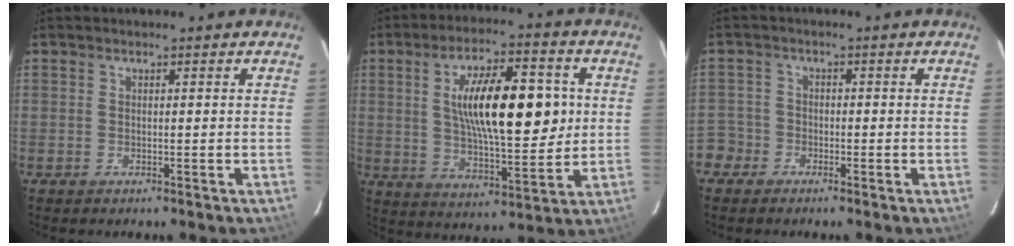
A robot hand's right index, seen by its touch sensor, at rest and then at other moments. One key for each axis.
{"total": 17.5, "fx": 3.0, "fy": 6.2, "fz": 16.1, "tx": -0.267, "ty": 0.012, "tz": 0.053}
{"total": 5.1, "fx": -3.0, "fy": 4.1, "fz": 0.2, "tx": -0.010, "ty": 0.029, "tz": -0.064}